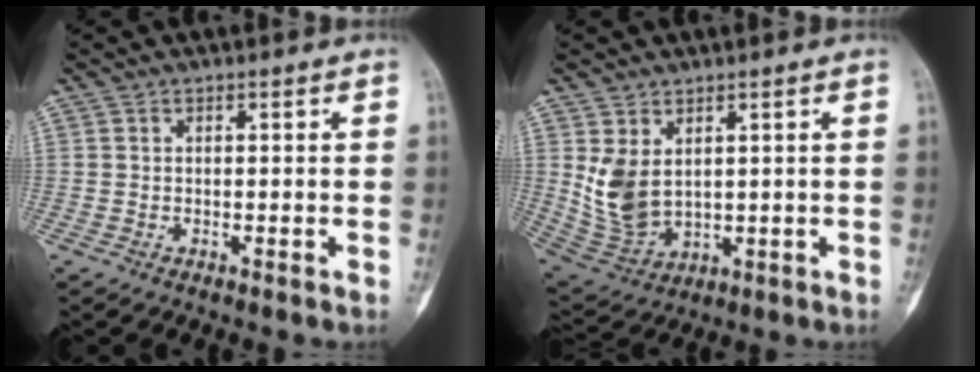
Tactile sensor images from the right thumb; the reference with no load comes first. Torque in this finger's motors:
{"motor_torque": [0.62, 0.73, 0.67, 0.23, 0.10]}